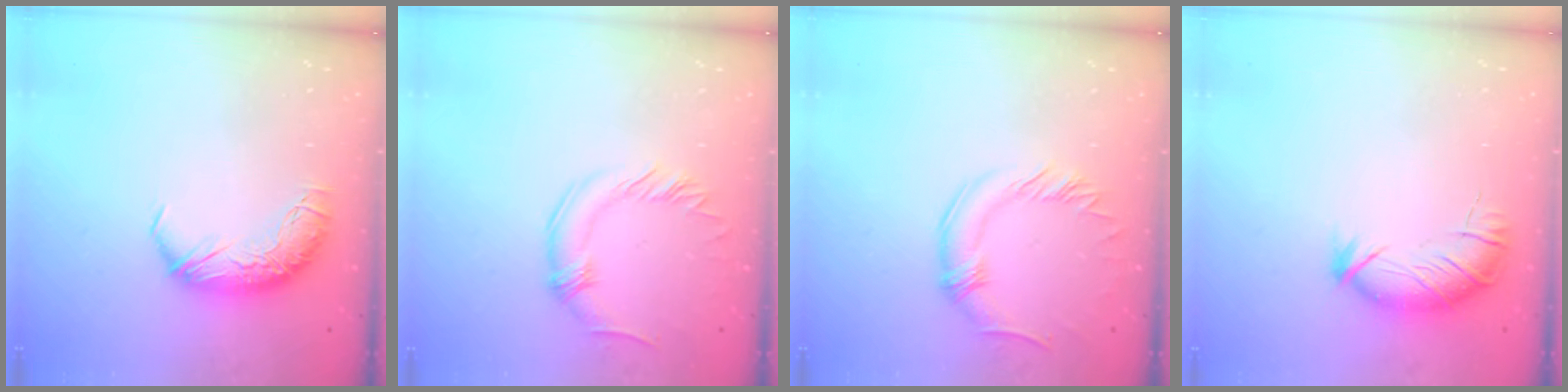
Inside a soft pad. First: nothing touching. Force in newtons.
{"total": 0.0}
{"total": 0.0}
{"total": 3.8, "press": 3.8, "slide": 0.7}